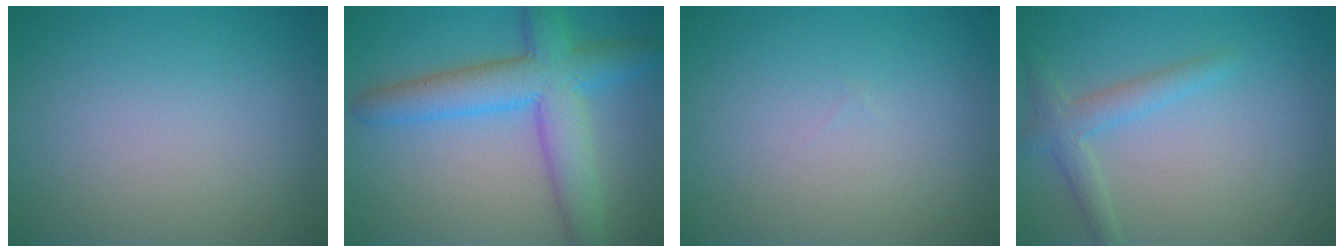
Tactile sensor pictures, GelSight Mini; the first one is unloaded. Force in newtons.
{"total": 7.2, "press": 7.2, "slide": 0.2}
{"total": 0.0}
{"total": 2.3, "press": 2.3, "slide": 0.2}